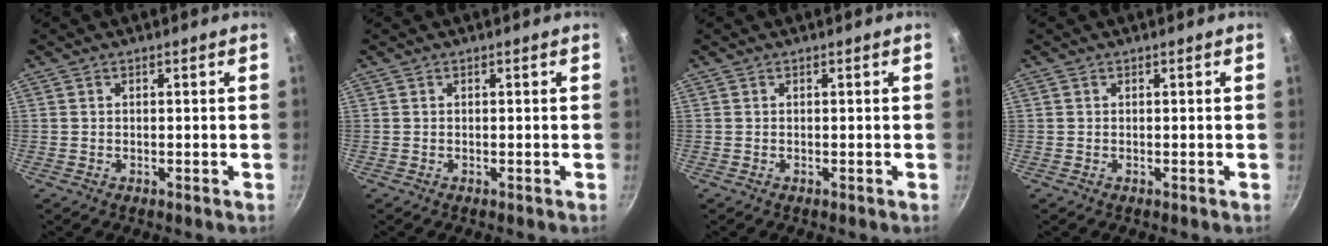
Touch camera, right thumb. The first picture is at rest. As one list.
[{"total": 0.0}, {"total": 0.0}, {"total": 0.0}]